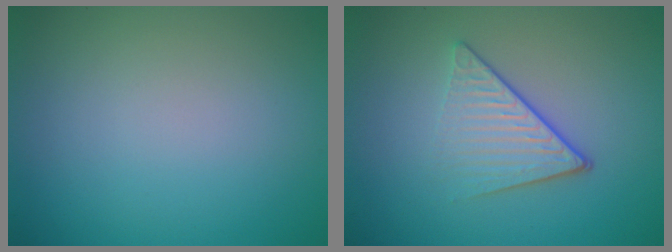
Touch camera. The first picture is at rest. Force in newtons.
{"total": 4.1, "press": 2.8, "slide": 3.1}